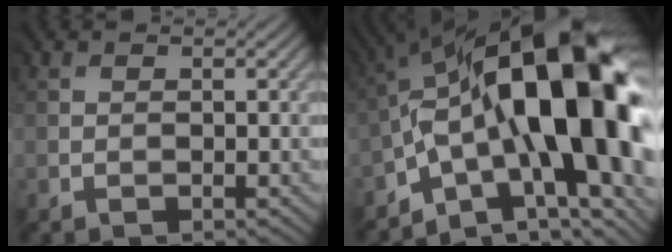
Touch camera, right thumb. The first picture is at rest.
{"total": 19.4, "force": [-1.4, 8.7, 17.3], "torque": [-0.246, 0.029, -0.043]}